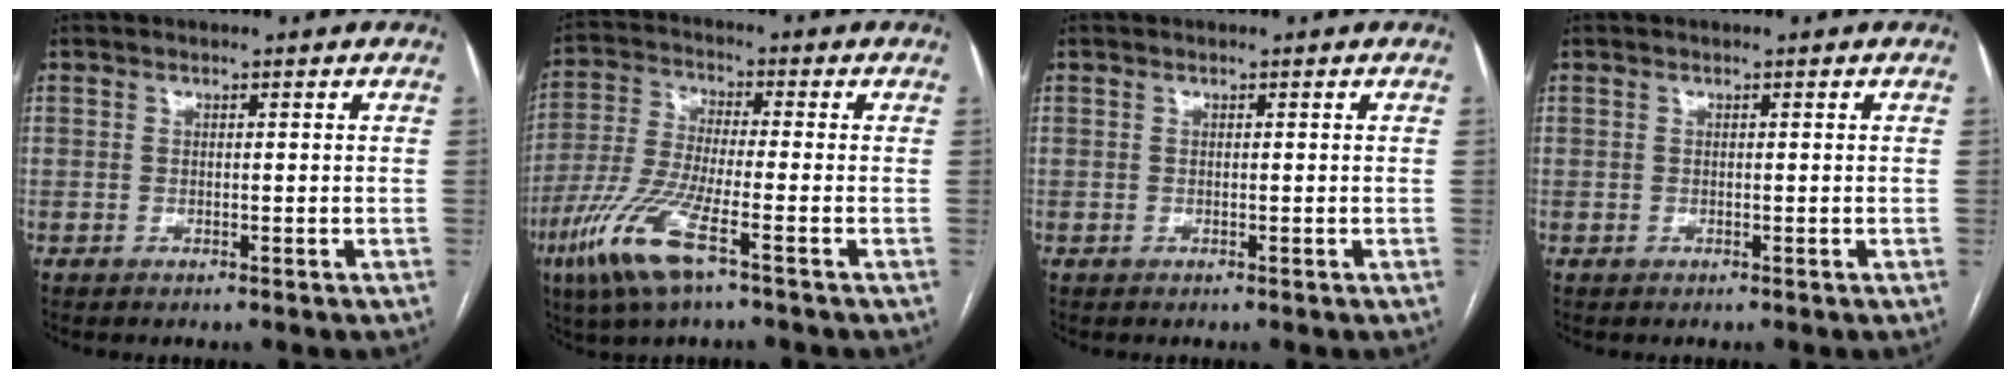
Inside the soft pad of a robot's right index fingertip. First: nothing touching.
{"total": 11.1, "force": [-5.8, 1.5, 9.4], "torque": [-0.209, -0.019, -0.115]}
{"total": 0.0}
{"total": 0.0}